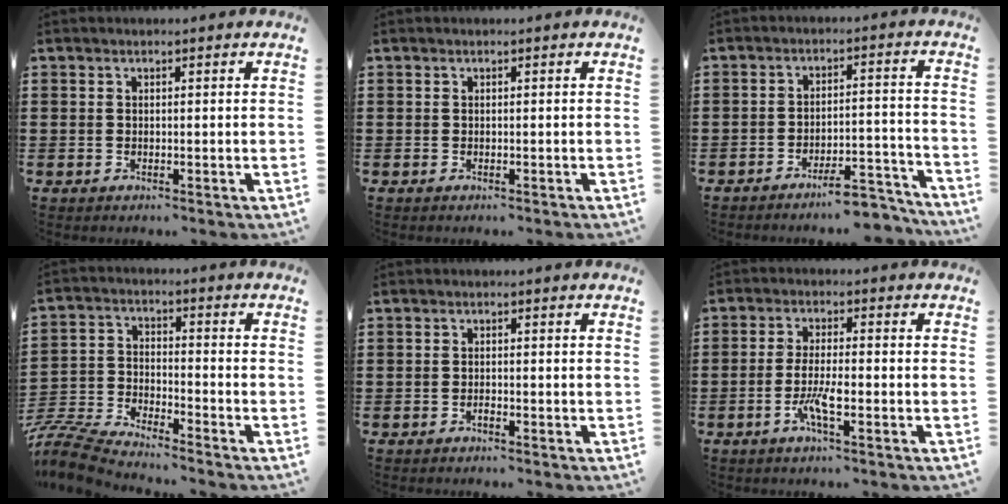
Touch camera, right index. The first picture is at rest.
{"total": 0.0}
{"total": 6.4, "force": [-5.8, 0.6, 2.6], "torque": [-0.039, 0.004, -0.108]}
{"total": 7.2, "force": [-7.1, 0.4, 1.2], "torque": [-0.046, -0.004, -0.146]}
{"total": 0.6, "force": [-0.6, 0.1, 0.2], "torque": [-0.007, -0.002, -0.010]}
{"total": 4.7, "force": [-2.0, 0.6, 4.2], "torque": [-0.098, -0.011, -0.043]}